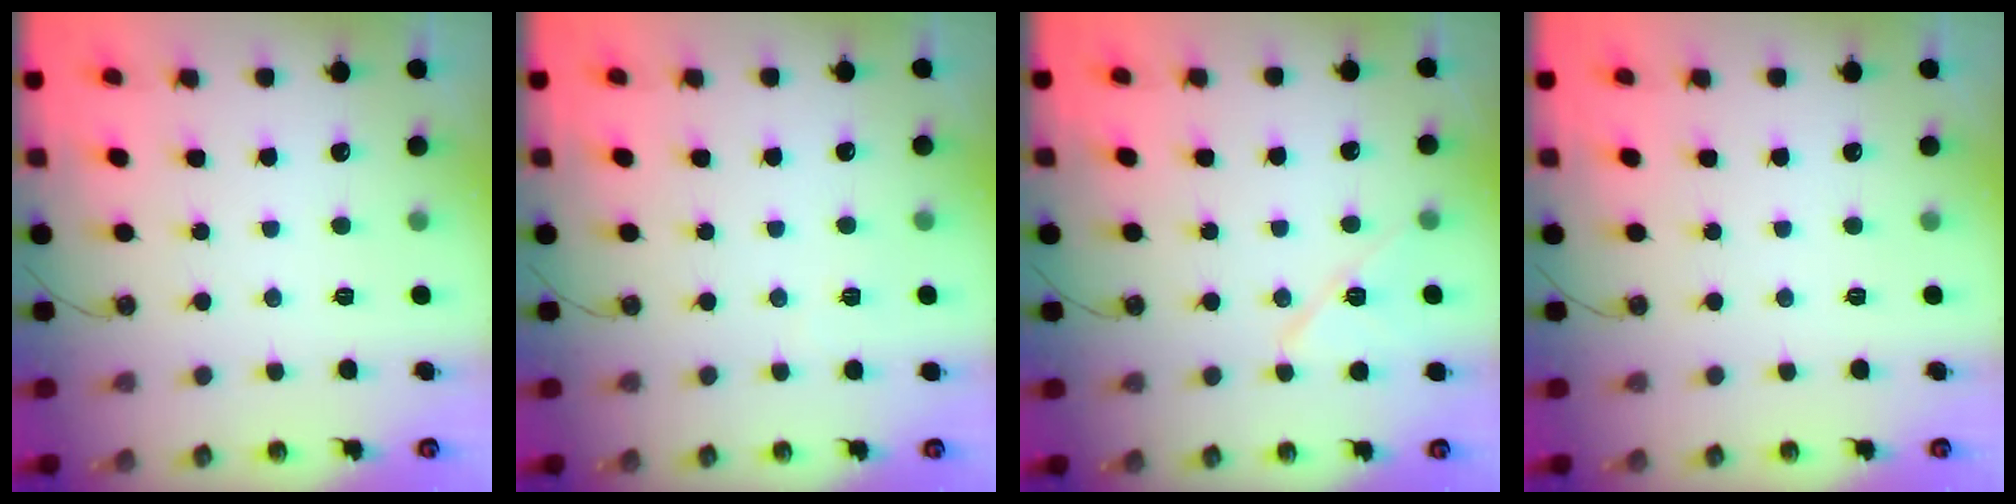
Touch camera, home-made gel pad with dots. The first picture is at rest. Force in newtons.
{"total": 1.5, "press": 1.5, "slide": 0.2}
{"total": 9.1, "press": 9.1, "slide": 0.9}
{"total": 0.0}